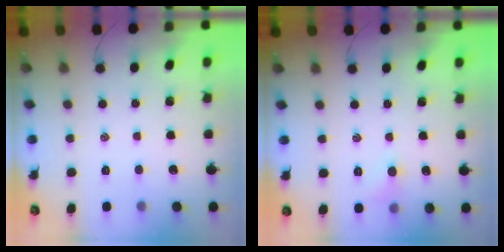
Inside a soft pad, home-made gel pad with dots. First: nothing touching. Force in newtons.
{"total": 4.8, "press": 4.5, "slide": 1.5}